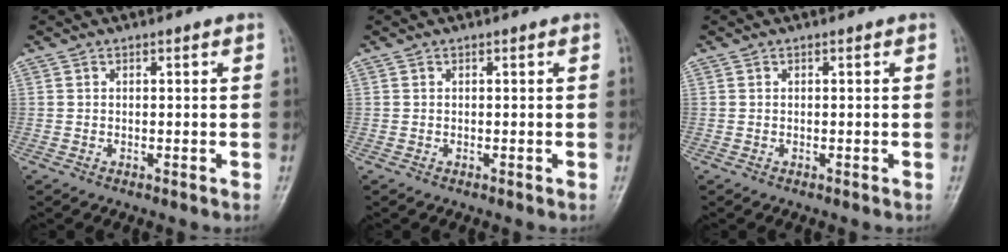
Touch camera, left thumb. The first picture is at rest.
{"total": 0.0}
{"total": 0.0}